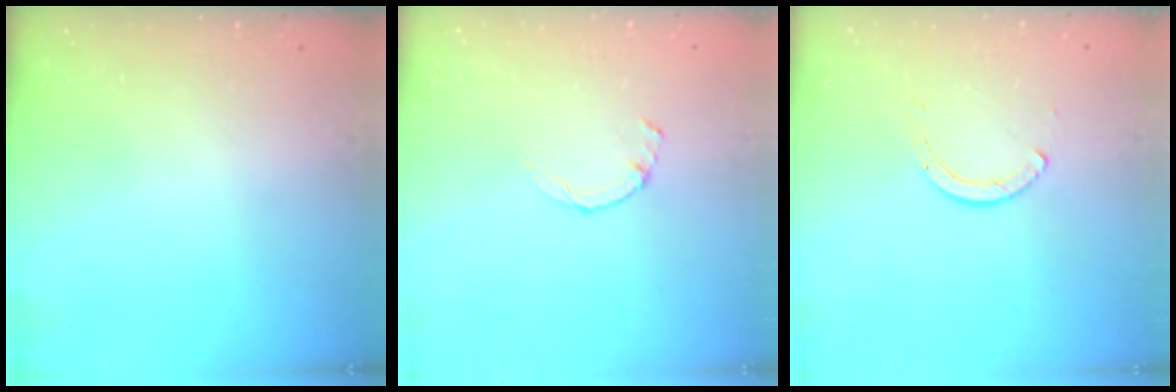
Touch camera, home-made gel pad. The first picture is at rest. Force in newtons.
{"total": 0.8, "press": 0.7, "slide": 0.2}
{"total": 2.0, "press": 1.9, "slide": 0.3}